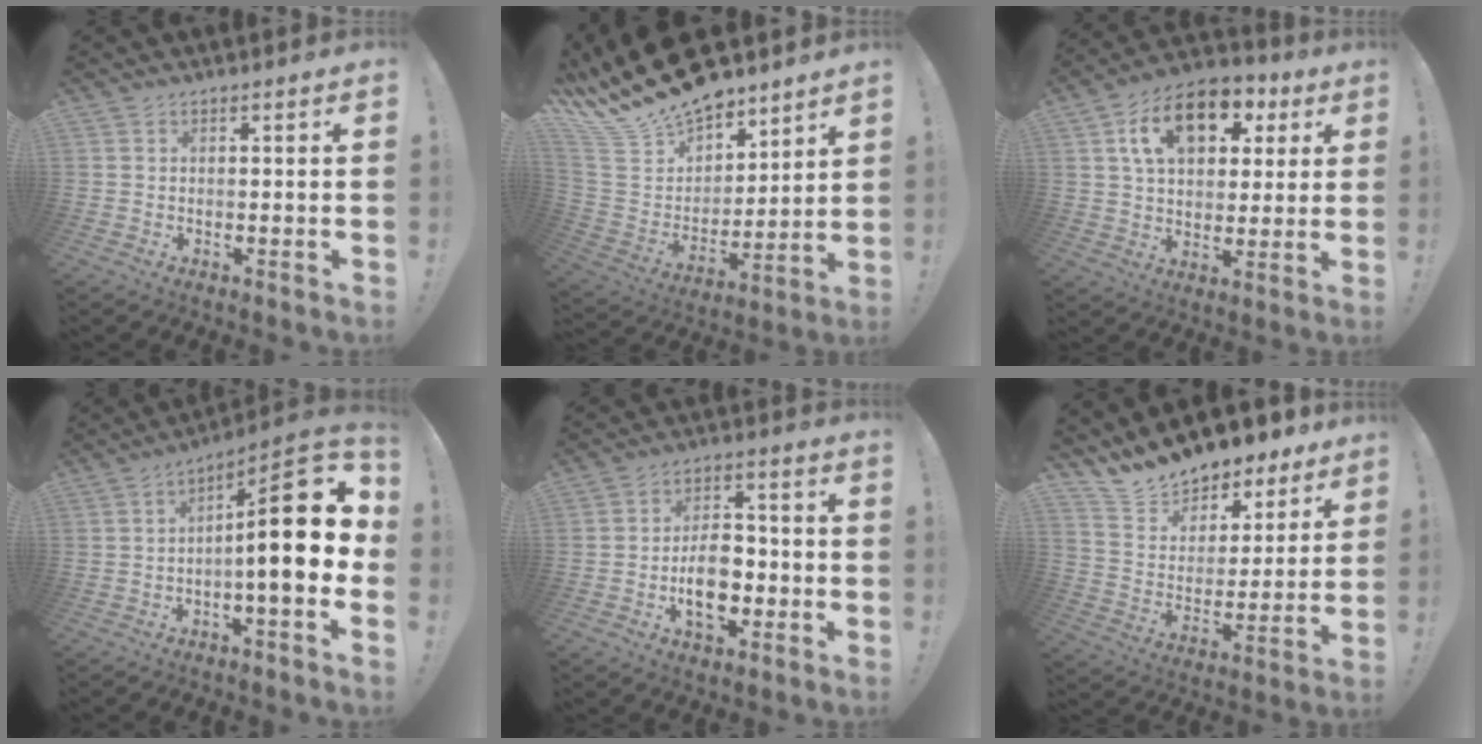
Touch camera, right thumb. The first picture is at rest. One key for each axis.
{"total": 19.8, "fx": 16.2, "fy": 8.9, "fz": 7.1, "tx": -0.152, "ty": -0.113, "tz": 0.305}
{"total": 16.1, "fx": 7.0, "fy": 10.5, "fz": 10.0, "tx": -0.149, "ty": -0.021, "tz": 0.124}
{"total": 18.7, "fx": 1.0, "fy": 4.6, "fz": 18.1, "tx": -0.259, "ty": -0.004, "tz": 0.015}
{"total": 11.6, "fx": -3.1, "fy": 7.6, "fz": 8.2, "tx": -0.131, "ty": 0.014, "tz": -0.053}
{"total": 12.5, "fx": 11.8, "fy": 4.0, "fz": 1.5, "tx": -0.042, "ty": -0.108, "tz": 0.210}